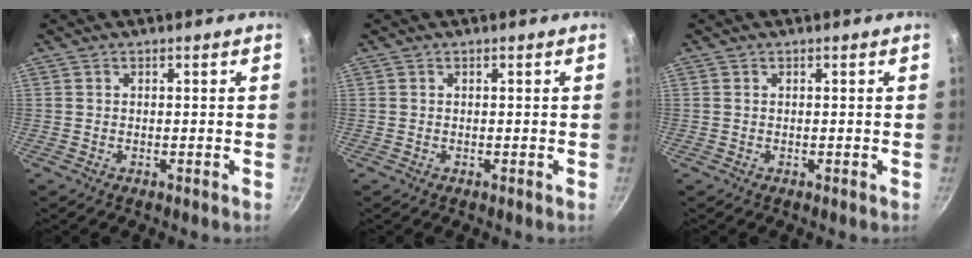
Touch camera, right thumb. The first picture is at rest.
{"total": 0.0}
{"total": 0.0}